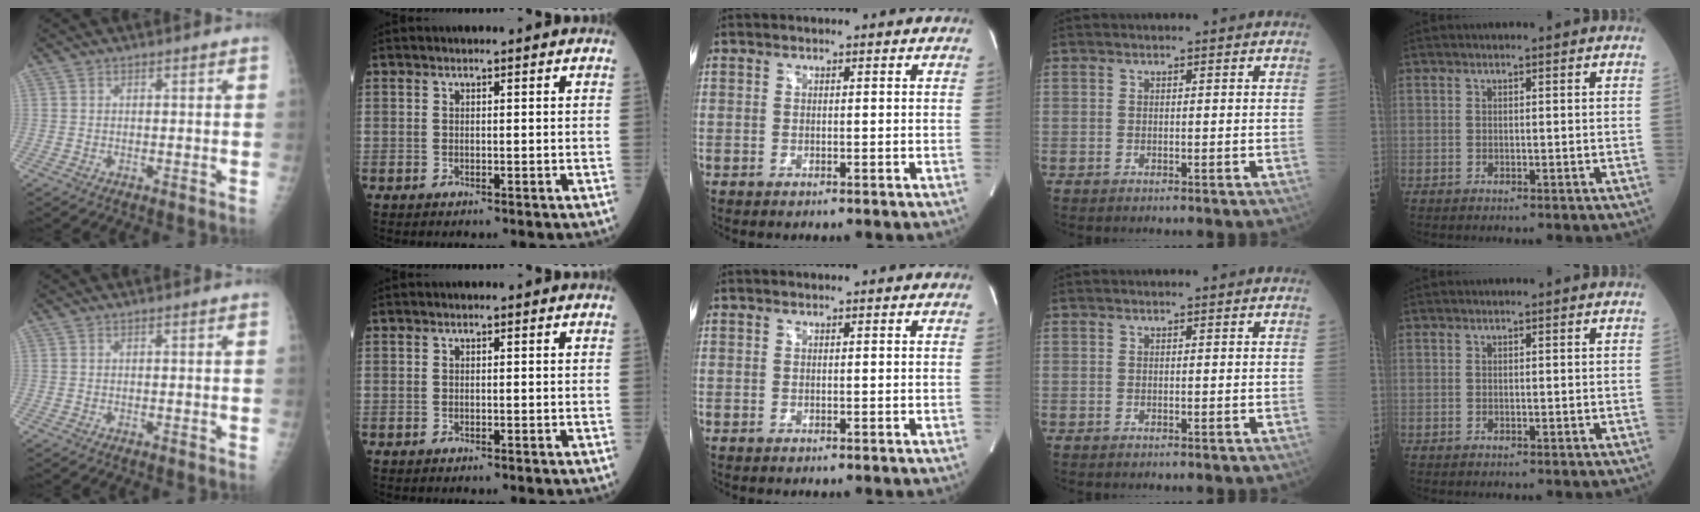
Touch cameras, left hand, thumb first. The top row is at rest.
{}